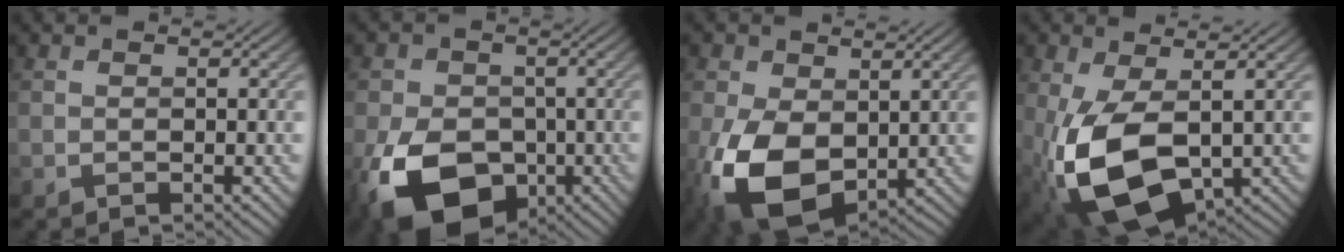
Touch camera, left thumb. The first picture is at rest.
{"total": 13.5, "force": [-5.1, 9.3, 8.3], "torque": [-0.173, -0.036, -0.095]}
{"total": 12.1, "force": [-1.6, 7.8, 9.1], "torque": [-0.227, -0.024, -0.028]}
{"total": 12.5, "force": [-2.2, 7.0, 10.1], "torque": [-0.237, -0.034, -0.027]}